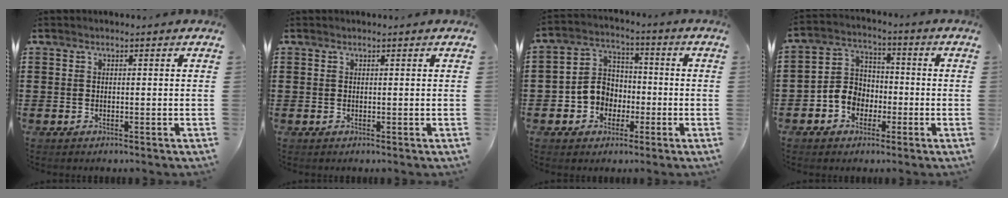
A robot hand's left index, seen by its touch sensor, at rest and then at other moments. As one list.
[{"total": 0.0}, {"total": 6.3, "force": [-1.9, 5.7, 2.0], "torque": [-0.066, 0.015, -0.042]}, {"total": 6.0, "force": [-2.5, 5.2, 1.9], "torque": [-0.062, 0.017, -0.053]}]